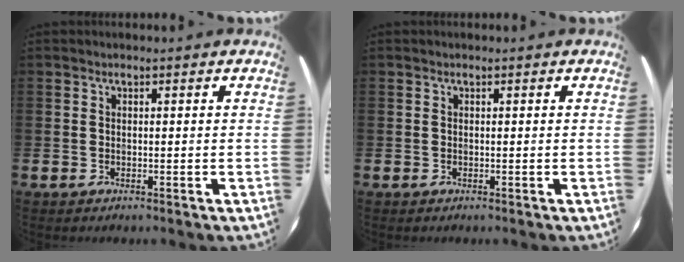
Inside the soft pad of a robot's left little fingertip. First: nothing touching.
{"total": 0.0}